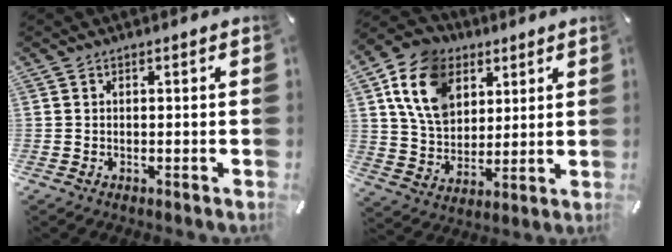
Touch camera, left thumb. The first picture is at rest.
{"total": 14.0, "force": [6.3, 10.7, 6.4], "torque": [-0.152, -0.015, 0.121]}